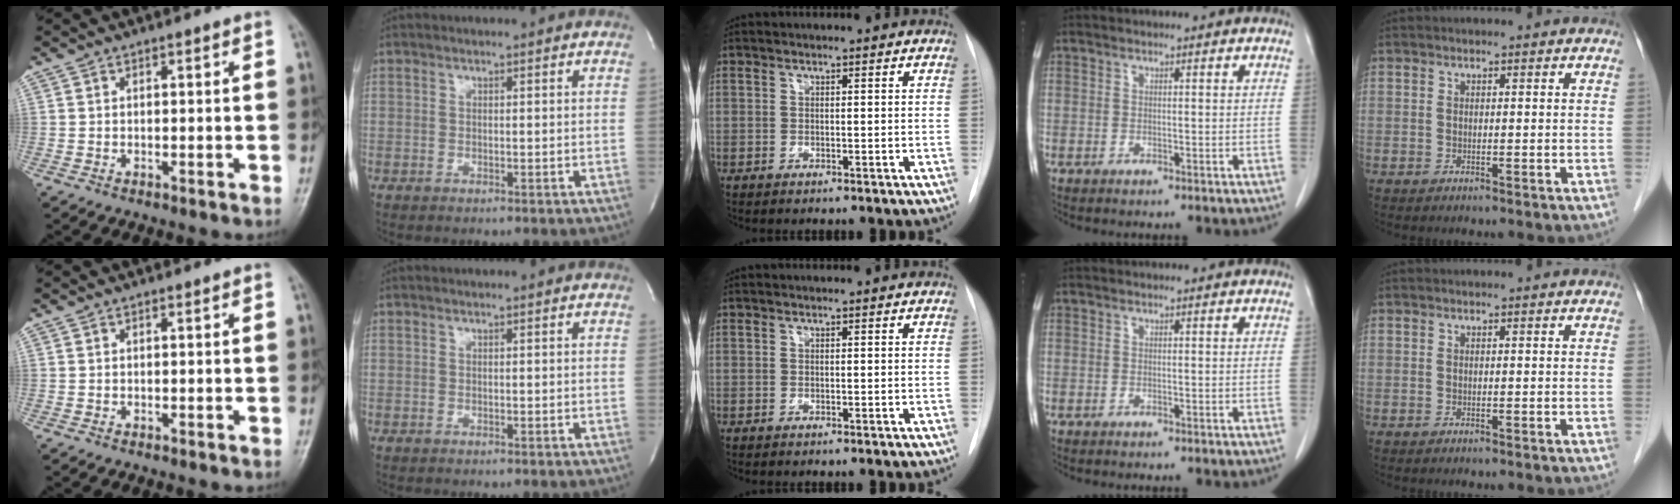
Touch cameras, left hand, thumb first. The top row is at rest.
{}